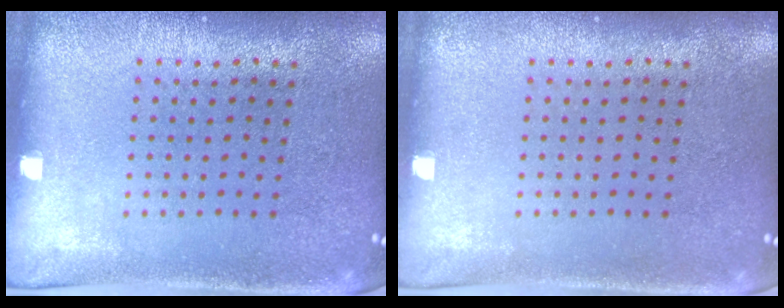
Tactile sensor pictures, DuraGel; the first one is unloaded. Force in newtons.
{"total": 0.0}